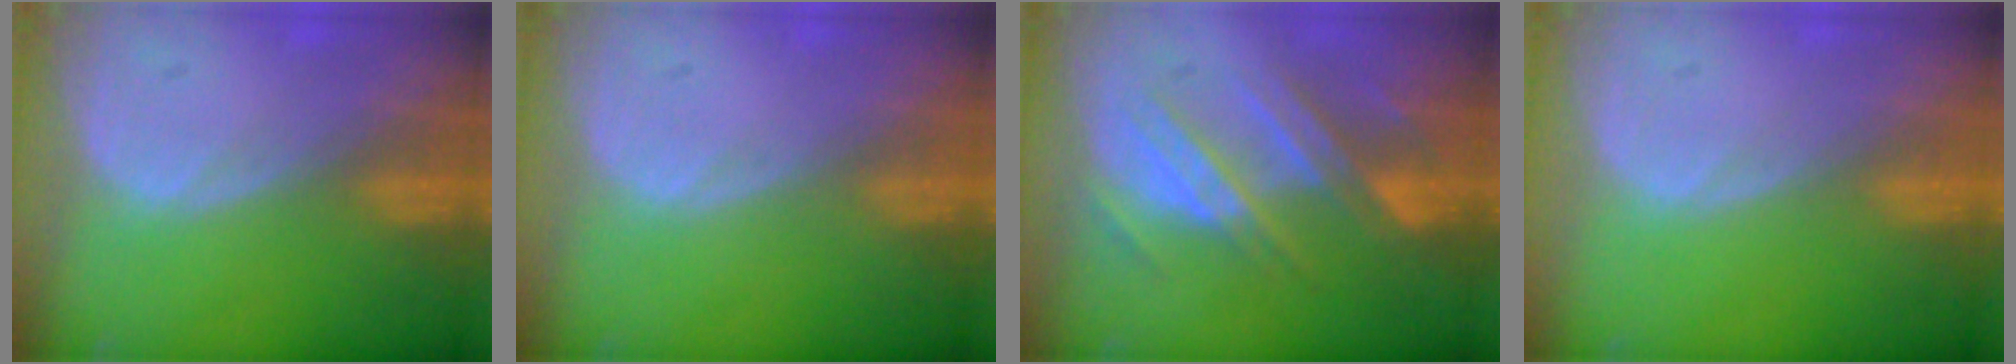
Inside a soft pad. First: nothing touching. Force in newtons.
{"total": 0.0}
{"total": 8.8, "press": 7.9, "slide": 3.7}
{"total": 0.0}